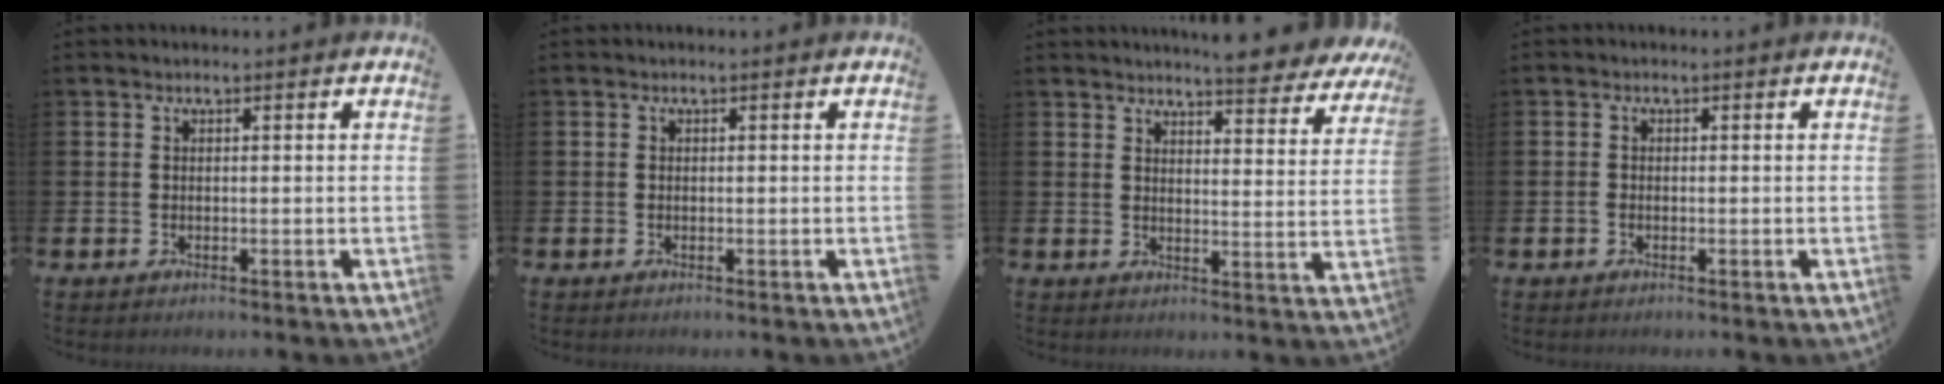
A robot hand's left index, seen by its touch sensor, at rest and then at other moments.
{"total": 0.0}
{"total": 5.4, "force": [5.3, 0.3, 1.1], "torque": [-0.023, -0.035, 0.092]}
{"total": 0.7, "force": [-0.4, 0.4, 0.4], "torque": [-0.012, 0.001, -0.007]}